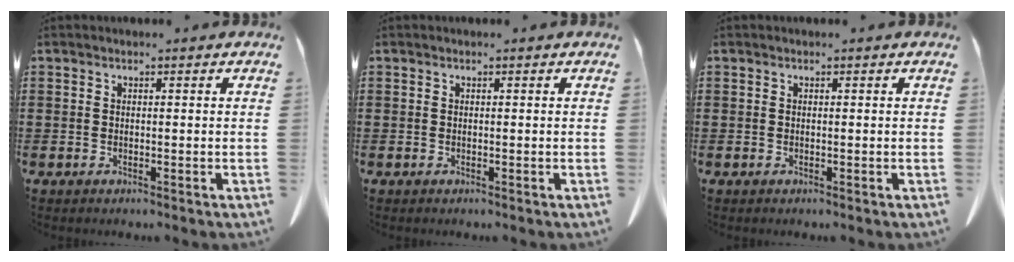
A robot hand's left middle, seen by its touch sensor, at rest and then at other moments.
{"total": 0.0}
{"total": 0.0}